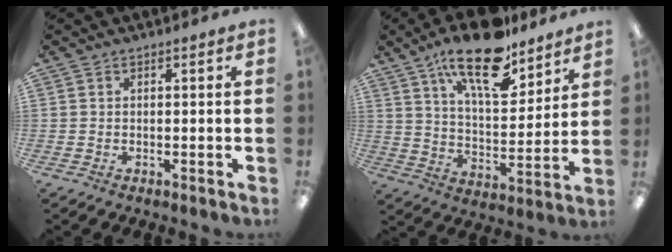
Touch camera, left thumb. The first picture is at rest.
{"total": 19.1, "force": [13.4, 7.5, 11.3], "torque": [-0.180, -0.074, 0.224]}